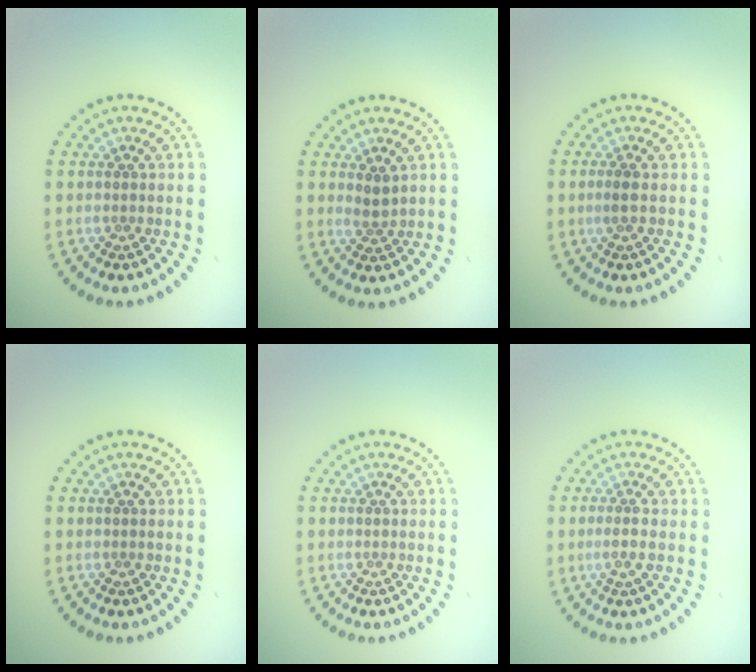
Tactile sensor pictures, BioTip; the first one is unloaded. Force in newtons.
{"total": 1.3, "press": 1.1, "slide": 0.8}
{"total": 1.1, "press": 0.9, "slide": 0.6}
{"total": 0.0}
{"total": 0.0}
{"total": 1.5, "press": 1.3, "slide": 0.8}